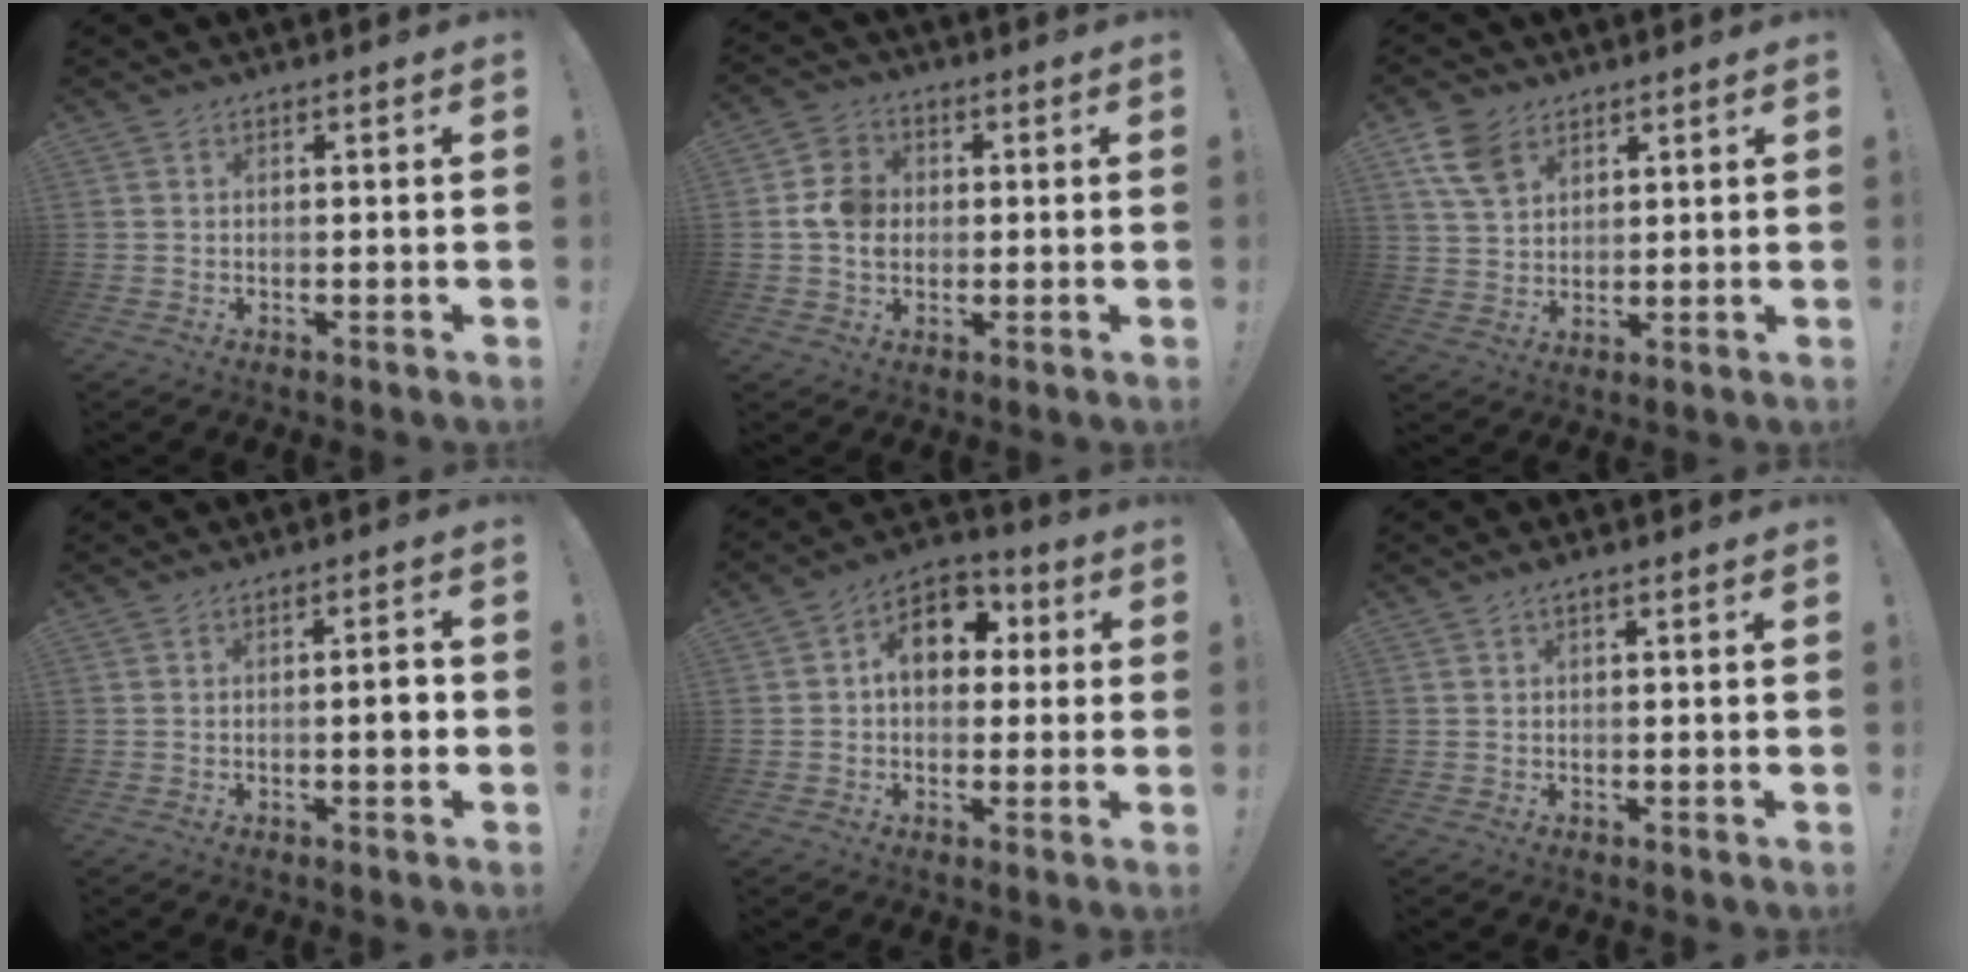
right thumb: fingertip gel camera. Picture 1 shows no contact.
{"total": 7.7, "force": [0.0, 6.7, 3.7], "torque": [-0.058, 0.013, 0.002]}
{"total": 9.2, "force": [5.4, 5.8, 4.7], "torque": [-0.088, -0.019, 0.106]}
{"total": 4.1, "force": [-0.8, 0.9, 3.9], "torque": [-0.056, 0.002, -0.016]}
{"total": 11.8, "force": [2.3, 8.5, 7.9], "torque": [-0.114, 0.013, 0.046]}
{"total": 1.0, "force": [0.0, 0.0, 1.0], "torque": [-0.018, 0.001, -0.001]}